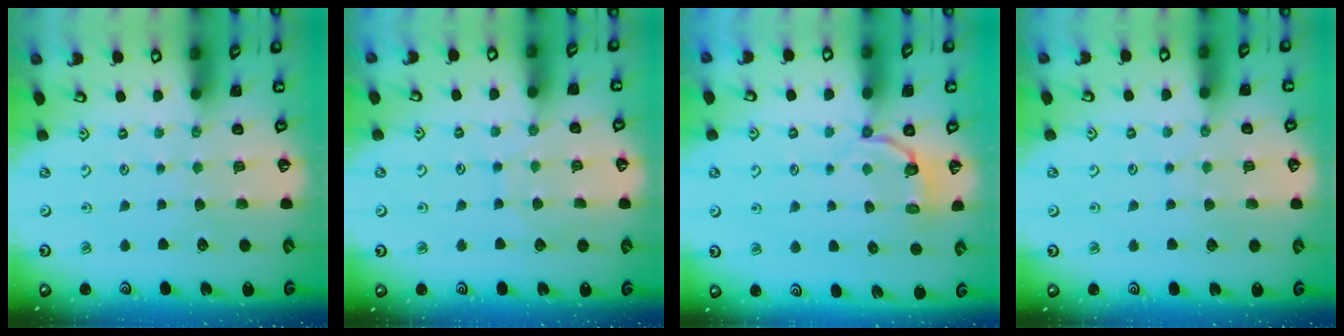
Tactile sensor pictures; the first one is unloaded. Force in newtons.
{"total": 6.3, "press": 6.3, "slide": 0.6}
{"total": 3.5, "press": 1.7, "slide": 3.1}
{"total": 2.7, "press": 2.7, "slide": 0.5}